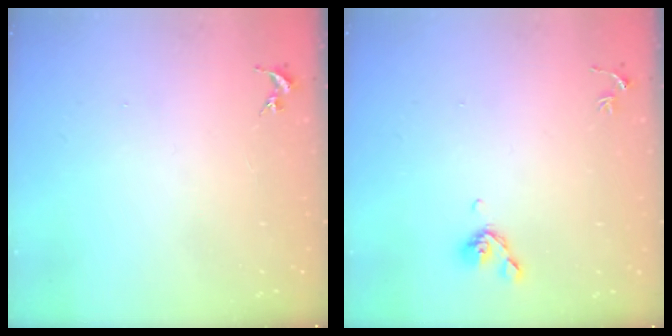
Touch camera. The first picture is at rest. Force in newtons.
{"total": 6.4, "press": 6.3, "slide": 1.3}